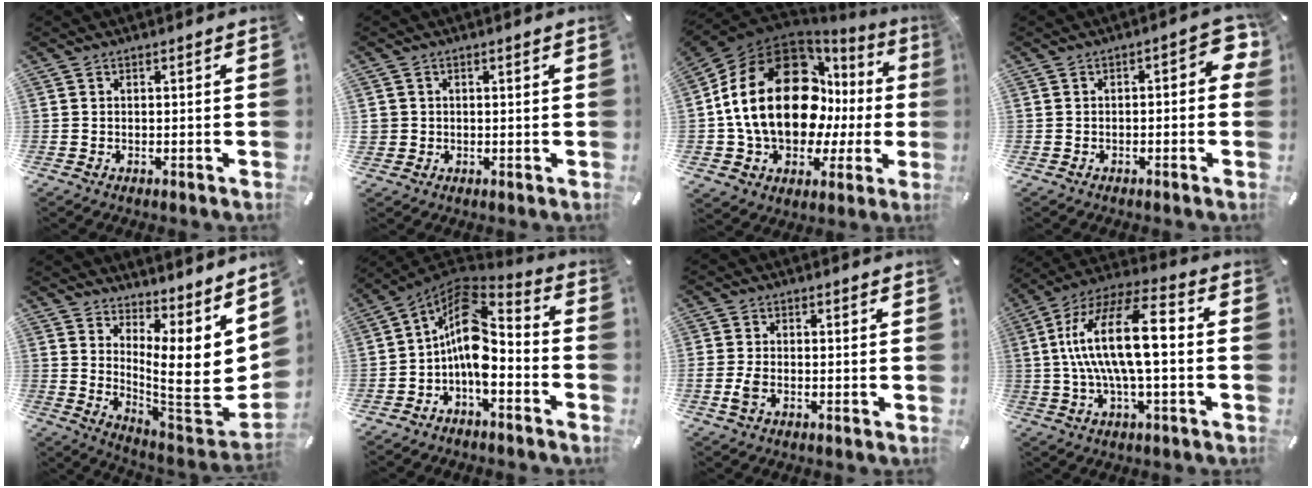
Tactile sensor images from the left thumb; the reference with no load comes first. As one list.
[{"total": 2.2, "force": [0.6, 2.1, 0.0], "torque": [-0.002, 0.004, 0.011]}, {"total": 25.7, "force": [3.9, 17.6, 18.2], "torque": [-0.354, -0.030, 0.085]}, {"total": 5.0, "force": [-0.8, 2.4, 4.3], "torque": [-0.060, 0.008, -0.017]}, {"total": 14.8, "force": [4.6, 5.5, 12.9], "torque": [-0.165, -0.086, 0.084]}, {"total": 13.7, "force": [-1.7, 8.2, 10.8], "torque": [-0.218, -0.007, -0.029]}, {"total": 2.7, "force": [-0.6, 1.5, 2.2], "torque": [-0.045, 0.001, -0.011]}, {"total": 19.1, "force": [0.8, 6.9, 17.8], "torque": [-0.362, 0.004, 0.005]}]